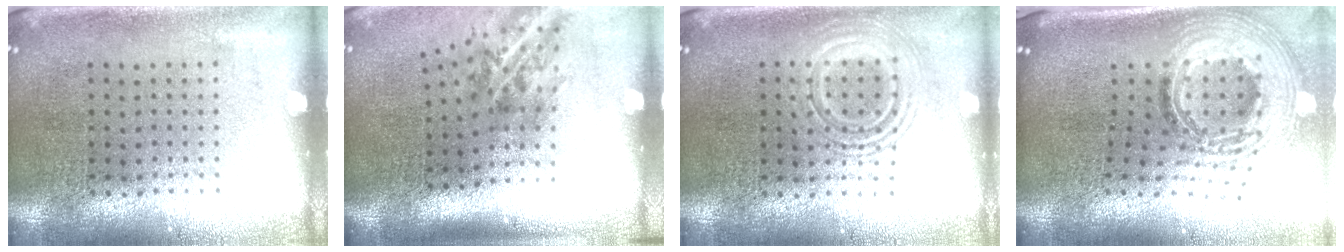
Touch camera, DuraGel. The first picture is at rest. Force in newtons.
{"total": 1.8, "press": 1.2, "slide": 1.4}
{"total": 2.7, "press": 2.6, "slide": 0.4}
{"total": 2.6, "press": 1.9, "slide": 1.8}